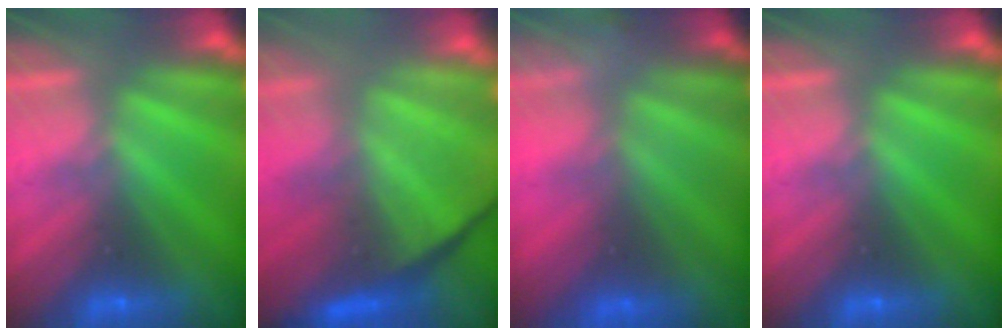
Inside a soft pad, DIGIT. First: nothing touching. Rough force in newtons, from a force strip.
{"total": 9.4}
{"total": 8.1}
{"total": 0.0}